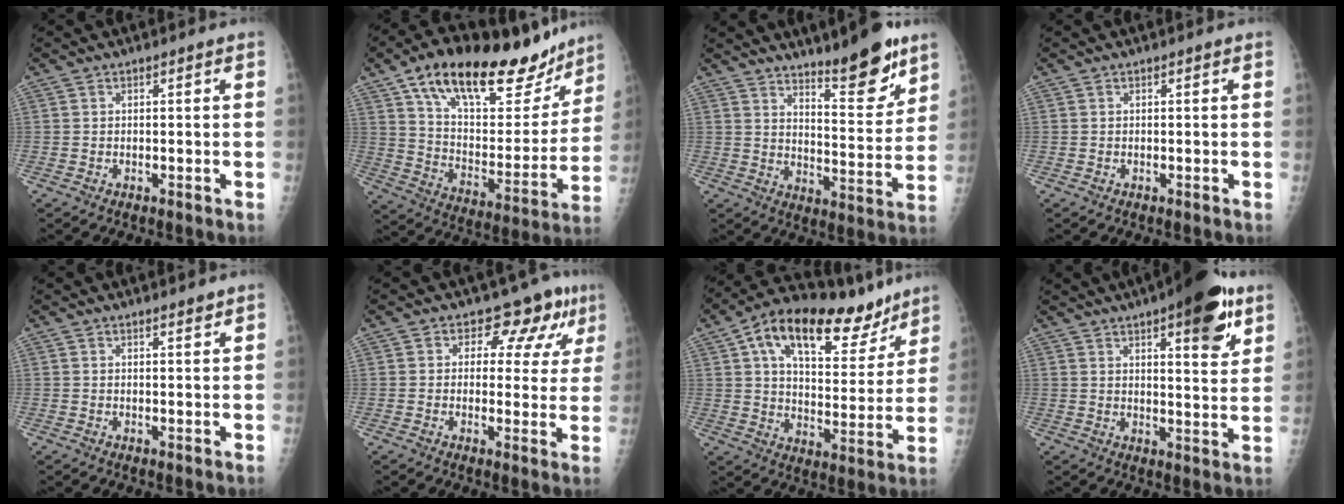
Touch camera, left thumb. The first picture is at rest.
{"total": 29.4, "force": [19.4, 12.2, 18.3], "torque": [-0.243, -0.039, 0.309]}
{"total": 13.1, "force": [9.7, 3.1, 8.3], "torque": [-0.089, -0.076, 0.152]}
{"total": 0.0}
{"total": 1.4, "force": [1.3, 0.2, 0.7], "torque": [-0.007, -0.009, 0.020]}
{"total": 8.9, "force": [5.2, 5.6, 4.4], "torque": [-0.011, -0.020, 0.052]}
{"total": 22.9, "force": [13.8, 10.9, 14.7], "torque": [-0.189, -0.021, 0.221]}
{"total": 14.9, "force": [8.2, 4.5, 11.6], "torque": [-0.131, -0.031, 0.110]}